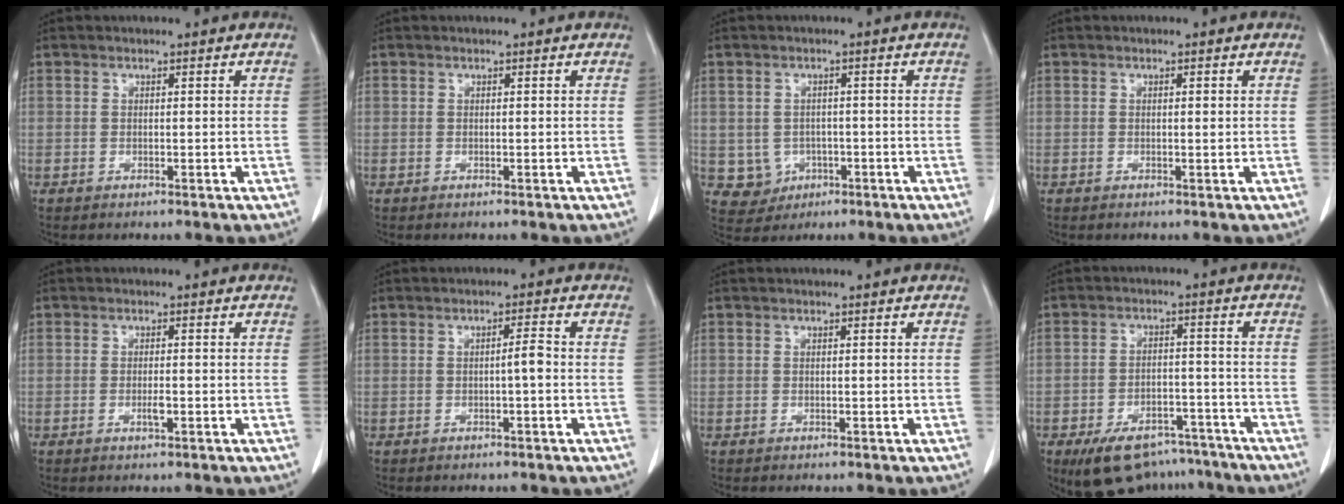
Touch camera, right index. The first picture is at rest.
{"total": 0.0}
{"total": 4.6, "force": [-1.0, 4.5, 0.7], "torque": [-0.005, 0.006, -0.006]}
{"total": 0.7, "force": [0.1, 0.1, 0.6], "torque": [-0.010, 0.000, 0.001]}
{"total": 1.5, "force": [-0.5, 0.3, 1.4], "torque": [-0.028, -0.001, -0.009]}
{"total": 2.0, "force": [-0.4, 0.0, 1.9], "torque": [-0.030, 0.003, -0.005]}
{"total": 0.0}
{"total": 11.6, "force": [-8.9, 5.8, 4.5], "torque": [-0.064, 0.016, -0.134]}